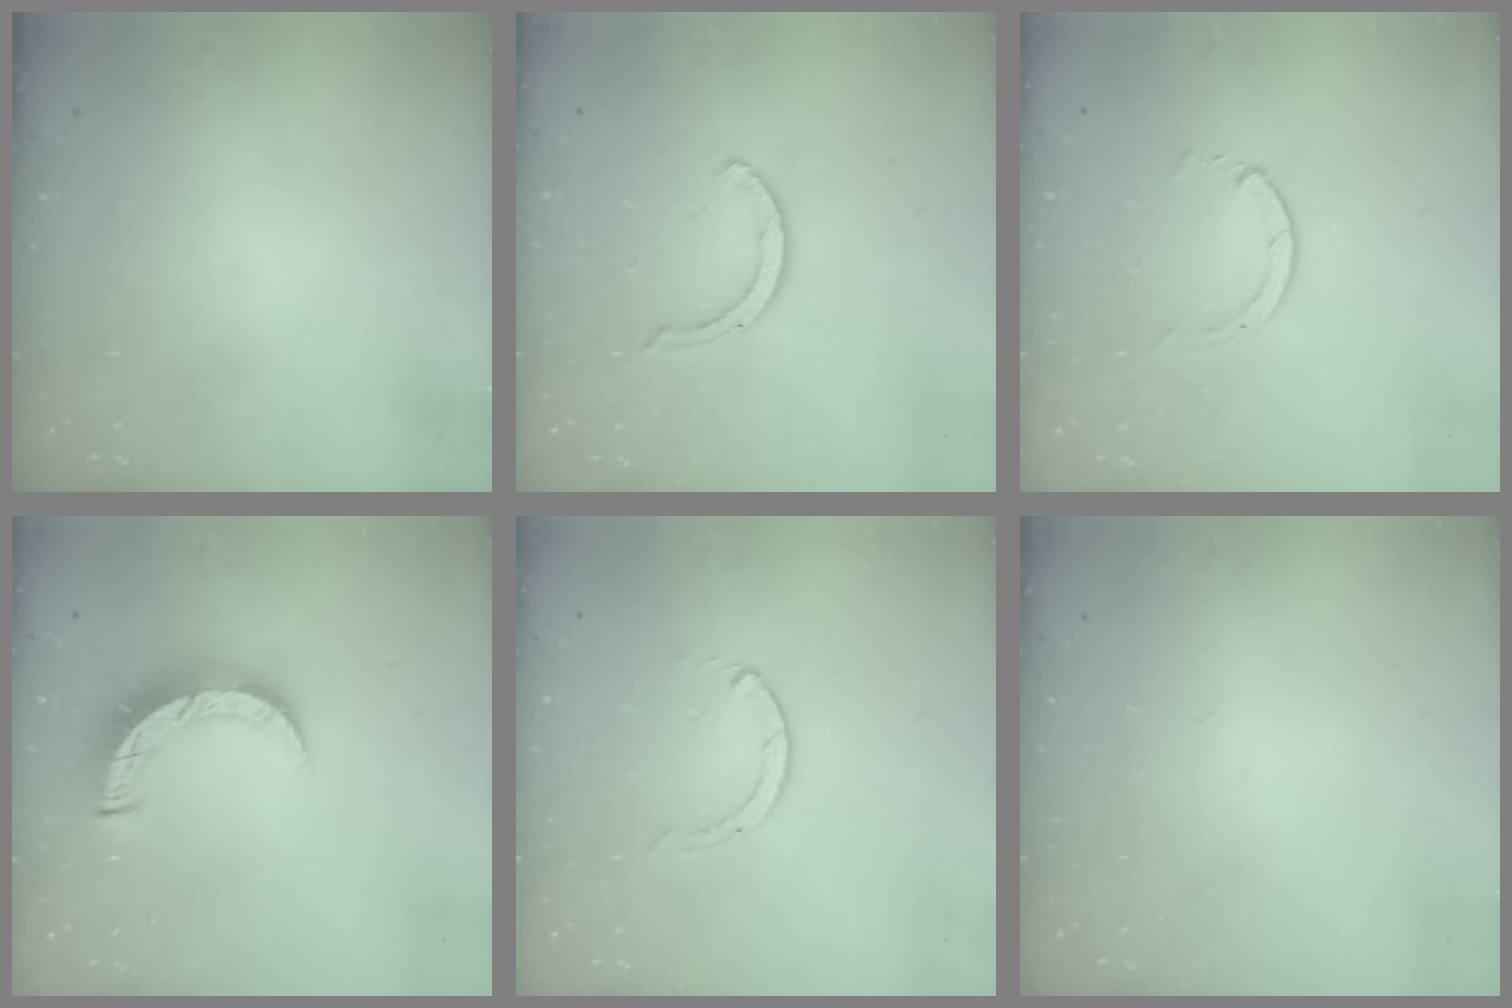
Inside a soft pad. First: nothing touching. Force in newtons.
{"total": 3.1, "press": 3.0, "slide": 0.3}
{"total": 1.3, "press": 1.2, "slide": 0.3}
{"total": 9.2, "press": 9.1, "slide": 0.6}
{"total": 0.0}
{"total": 0.0}